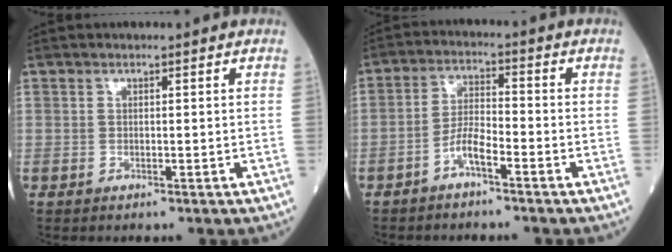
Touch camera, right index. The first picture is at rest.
{"total": 4.5, "force": [-2.8, 0.9, 3.5], "torque": [-0.066, 0.012, -0.054]}